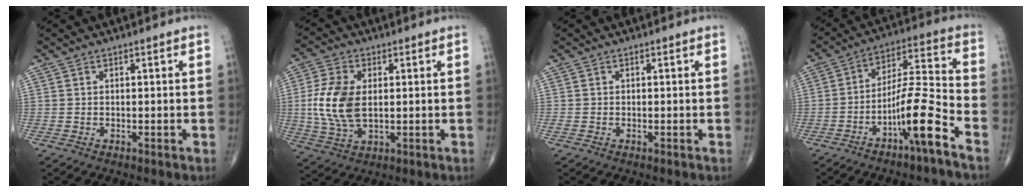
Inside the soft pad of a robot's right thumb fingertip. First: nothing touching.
{"total": 11.1, "force": [0.7, 6.3, 9.1], "torque": [-0.197, -0.002, 0.018]}
{"total": 0.0}
{"total": 12.0, "force": [-6.8, 1.1, 9.9], "torque": [-0.185, 0.056, -0.123]}